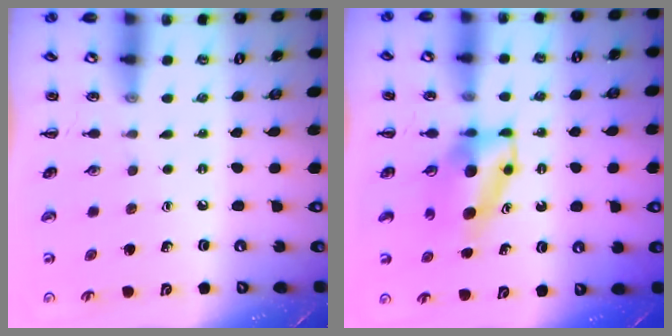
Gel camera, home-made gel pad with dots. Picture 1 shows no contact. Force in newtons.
{"total": 6.5, "press": 6.5, "slide": 1.1}